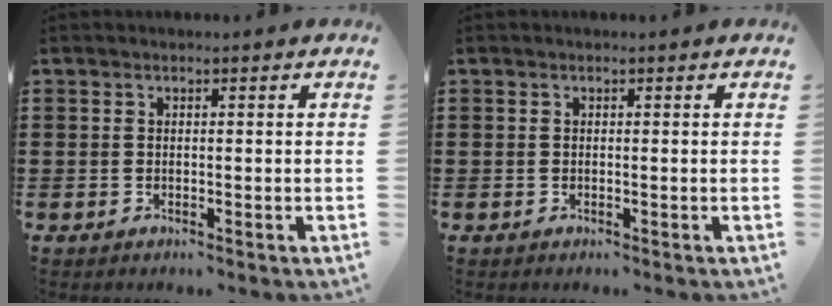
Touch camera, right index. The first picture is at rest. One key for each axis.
{"total": 0.0}